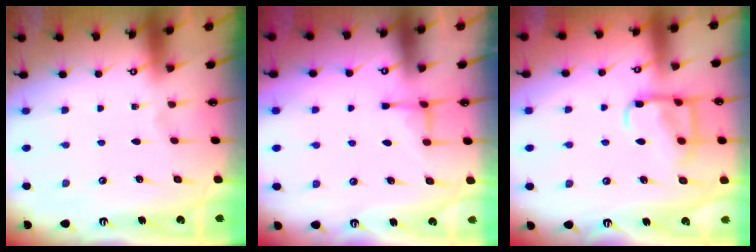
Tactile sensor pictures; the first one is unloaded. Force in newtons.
{"total": 4.0, "press": 3.9, "slide": 0.7}
{"total": 11.6, "press": 11.5, "slide": 1.1}